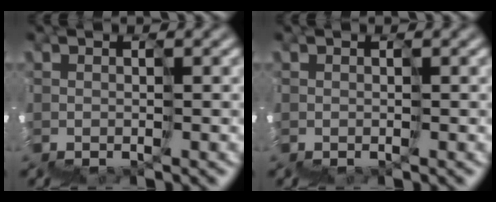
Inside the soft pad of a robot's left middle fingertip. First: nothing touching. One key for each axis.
{"total": 0.0}